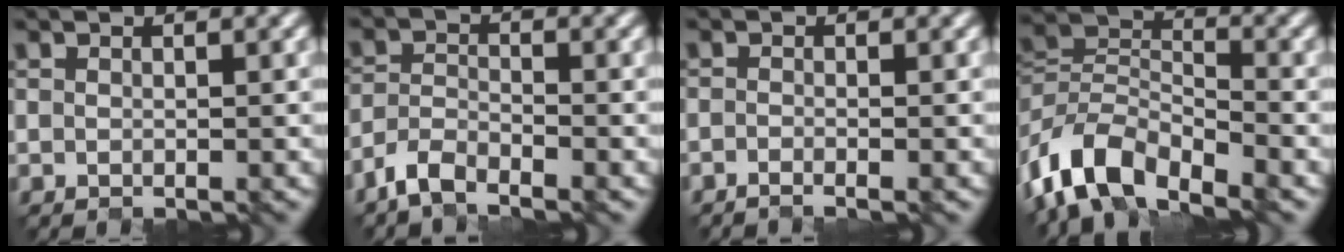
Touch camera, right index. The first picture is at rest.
{"total": 3.2, "force": [-2.7, 0.8, 1.5], "torque": [-0.034, -0.003, -0.063]}
{"total": 1.2, "force": [-0.8, 0.4, 0.9], "torque": [-0.005, -0.010, -0.019]}
{"total": 8.2, "force": [-5.5, 4.0, 4.5], "torque": [-0.079, -0.001, -0.119]}